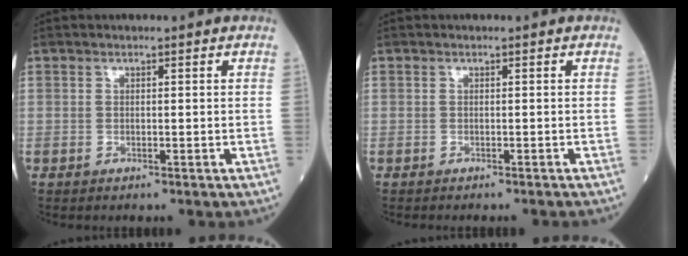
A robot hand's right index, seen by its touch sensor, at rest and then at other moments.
{"total": 3.4, "force": [-3.1, 0.1, 1.2], "torque": [-0.014, -0.006, -0.039]}